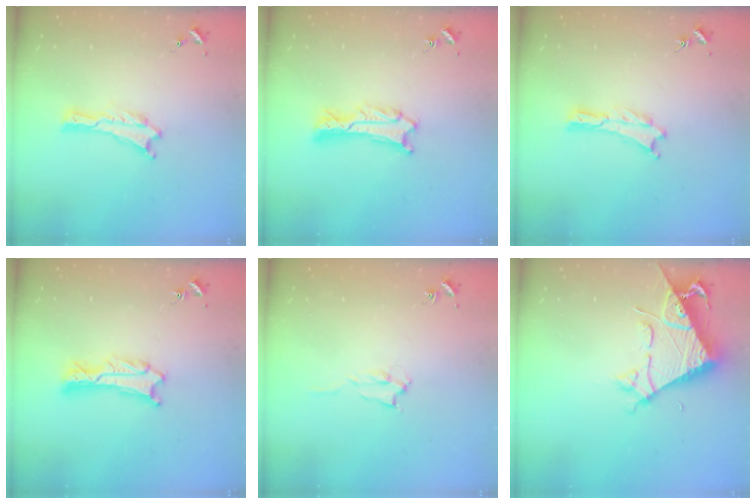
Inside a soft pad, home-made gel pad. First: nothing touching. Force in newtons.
{"total": 1.2, "press": 1.2, "slide": 0.1}
{"total": 0.0}
{"total": 1.2, "press": 1.2, "slide": 0.1}
{"total": 1.4, "press": 1.4, "slide": 0.2}
{"total": 7.5, "press": 7.5, "slide": 0.7}